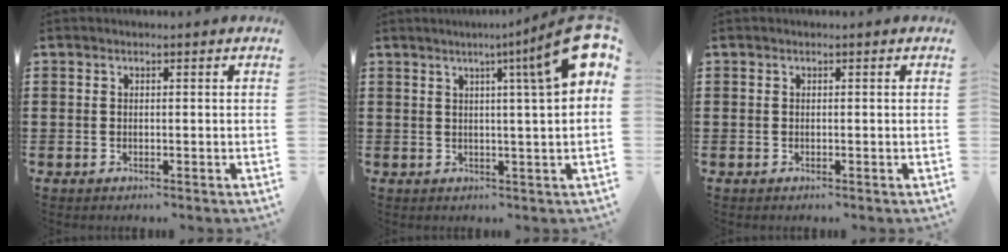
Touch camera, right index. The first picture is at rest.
{"total": 10.5, "force": [4.9, 0.1, 9.3], "torque": [-0.143, -0.033, 0.075]}
{"total": 0.0}